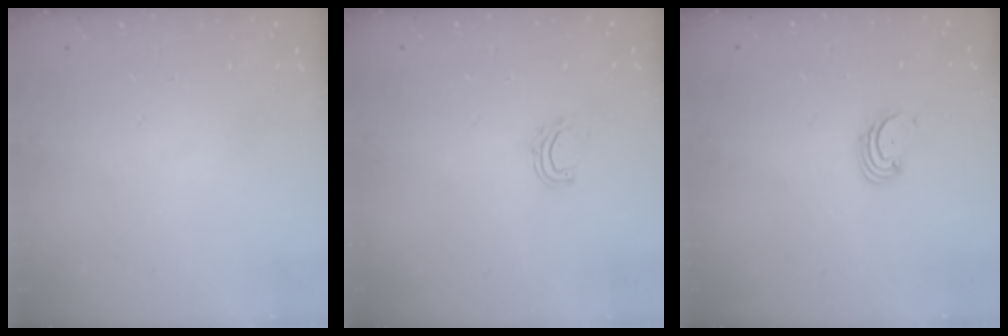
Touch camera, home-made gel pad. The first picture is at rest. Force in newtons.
{"total": 5.3, "press": 5.2, "slide": 1.0}
{"total": 1.7, "press": 1.6, "slide": 0.2}